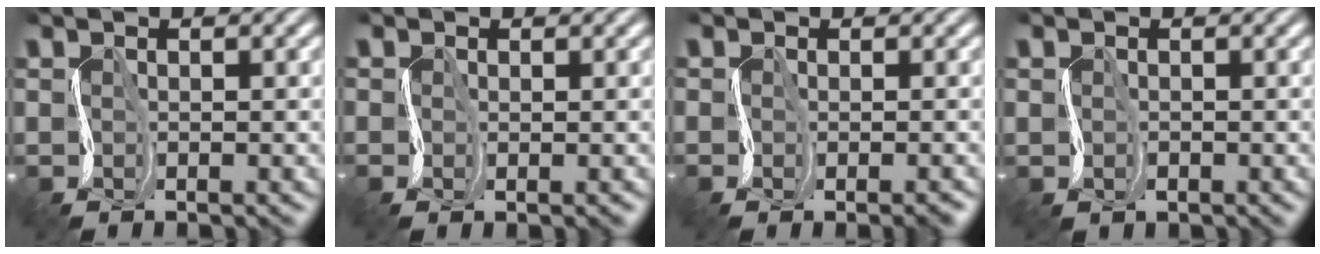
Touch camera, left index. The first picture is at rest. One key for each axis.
{"total": 0.5, "fx": -0.4, "fy": 0.3, "fz": 0.0, "tx": -0.006, "ty": 0.000, "tz": -0.010}
{"total": 2.1, "fx": -1.4, "fy": 1.0, "fz": 1.2, "tx": -0.011, "ty": -0.005, "tz": -0.016}
{"total": 1.2, "fx": 0.0, "fy": 0.4, "fz": -1.2, "tx": 0.011, "ty": 0.002, "tz": -0.001}